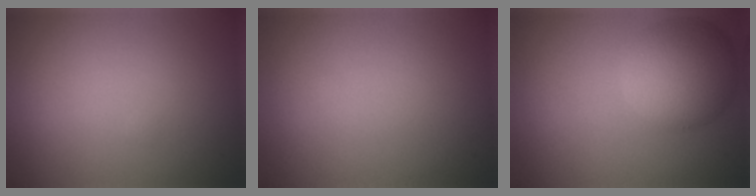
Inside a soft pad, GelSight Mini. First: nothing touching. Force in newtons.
{"total": 0.0}
{"total": 6.9, "press": 6.9, "slide": 0.2}